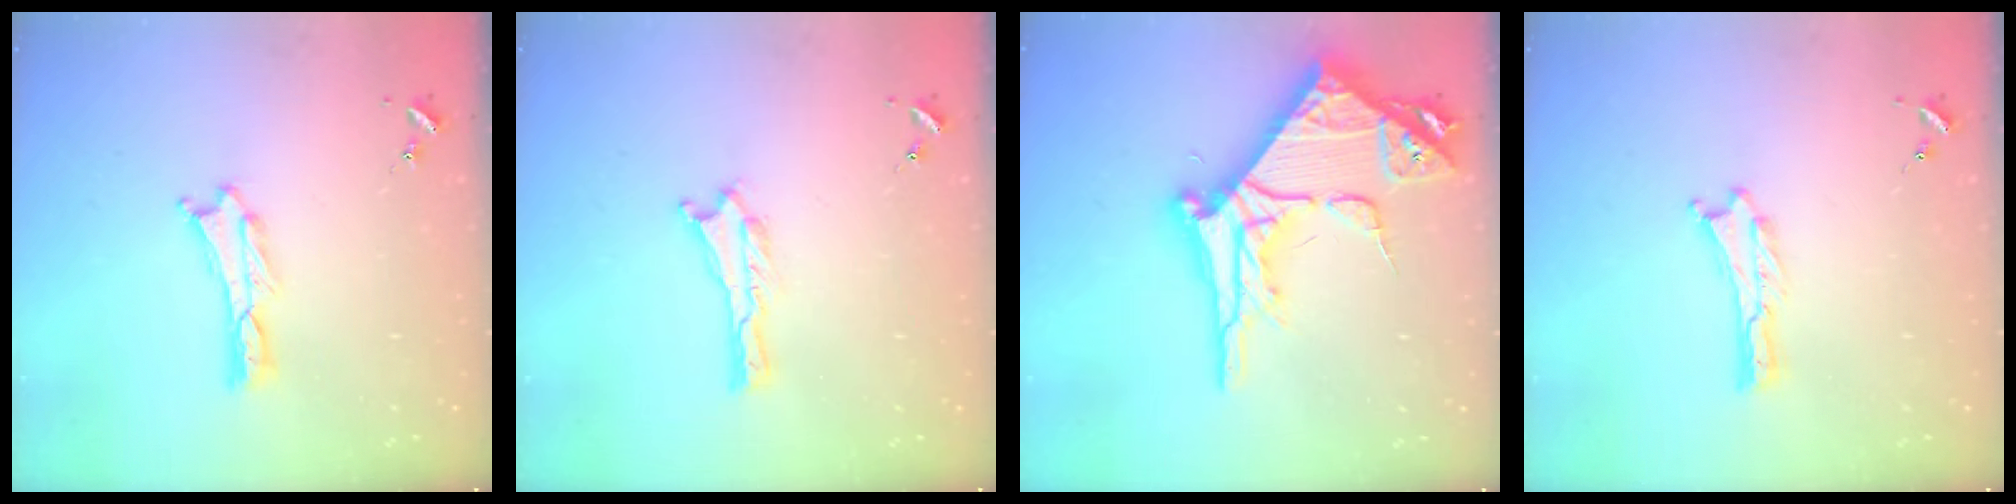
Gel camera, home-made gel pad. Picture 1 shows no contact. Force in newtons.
{"total": 0.0}
{"total": 13.1, "press": 13.0, "slide": 1.5}
{"total": 0.0}